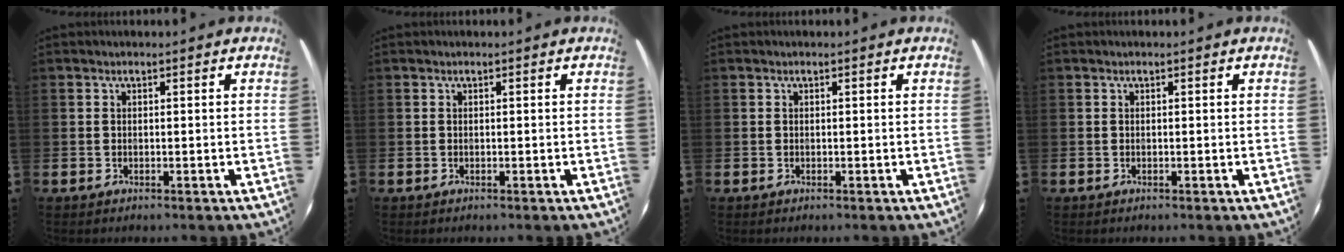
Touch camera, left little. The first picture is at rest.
{"total": 0.0}
{"total": 0.0}
{"total": 0.0}